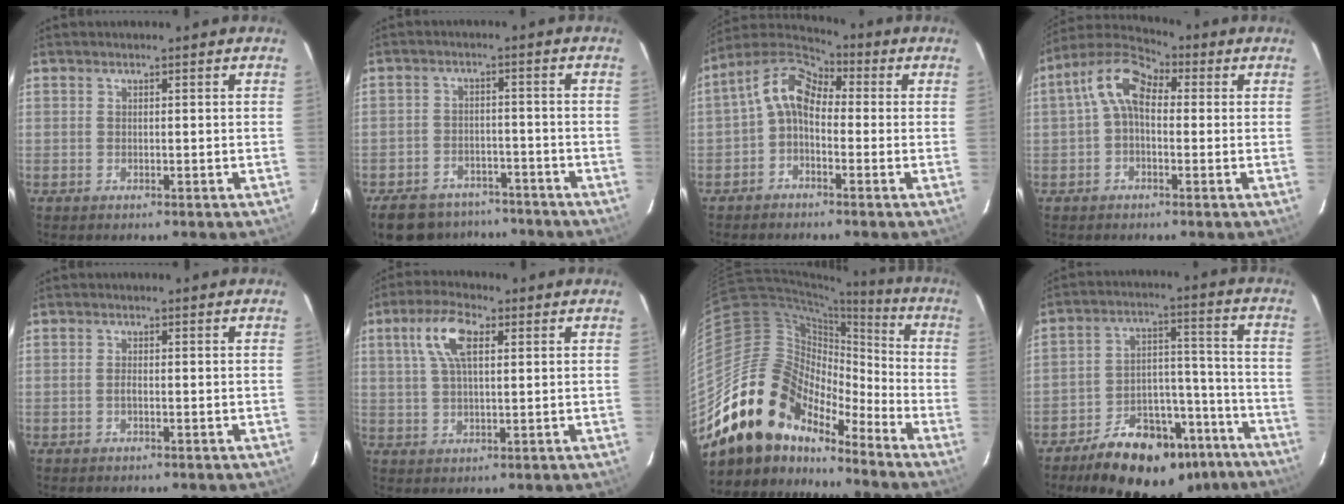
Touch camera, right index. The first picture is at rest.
{"total": 15.6, "force": [-12.2, 7.9, 5.6], "torque": [-0.149, 0.015, -0.168]}
{"total": 7.9, "force": [-1.1, 5.3, 5.8], "torque": [-0.114, 0.027, -0.034]}
{"total": 8.7, "force": [0.9, 5.3, 6.9], "torque": [-0.133, 0.033, 0.008]}
{"total": 0.7, "force": [-0.3, 0.2, 0.6], "torque": [-0.012, 0.004, -0.006]}
{"total": 8.3, "force": [3.0, 3.4, 7.0], "torque": [-0.138, 0.018, 0.055]}
{"total": 19.9, "force": [-14.9, 10.5, 8.1], "torque": [-0.150, 0.023, -0.267]}
{"total": 21.5, "force": [-16.0, 10.4, 9.9], "torque": [-0.167, 0.048, -0.208]}